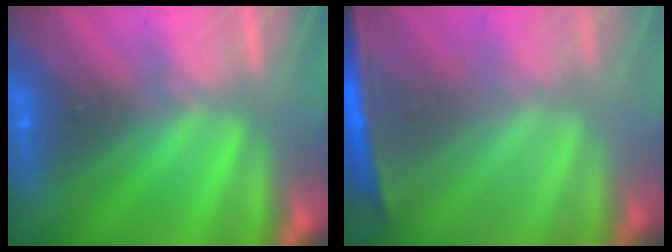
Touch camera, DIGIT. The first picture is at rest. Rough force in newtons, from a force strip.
{"total": 1.3}